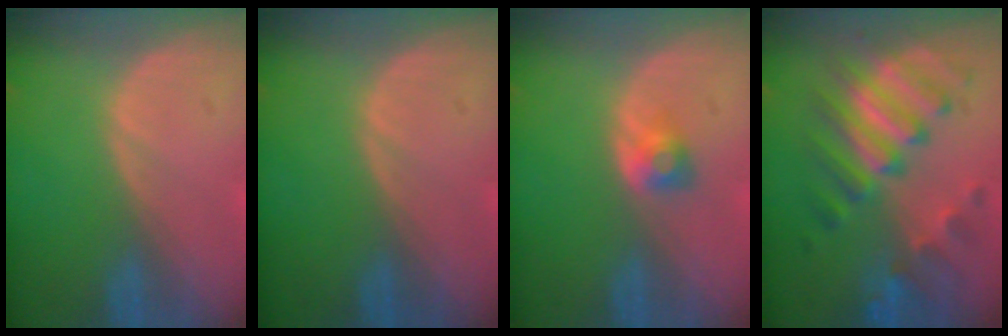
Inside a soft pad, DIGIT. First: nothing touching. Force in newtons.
{"total": 0.0}
{"total": 2.6, "press": 2.3, "slide": 1.1}
{"total": 9.3, "press": 9.3, "slide": 0.6}